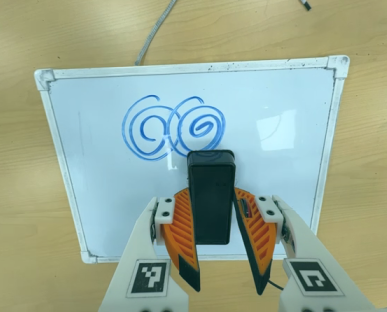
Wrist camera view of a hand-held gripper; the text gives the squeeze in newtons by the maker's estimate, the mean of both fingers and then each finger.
{"total": 5.7, "left": 5.1, "right": 6.2}